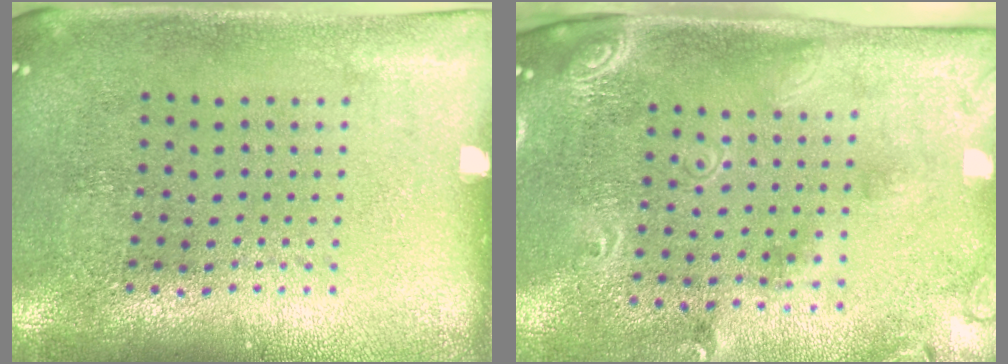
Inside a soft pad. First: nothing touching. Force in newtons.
{"total": 2.5, "press": 1.7, "slide": 1.8}